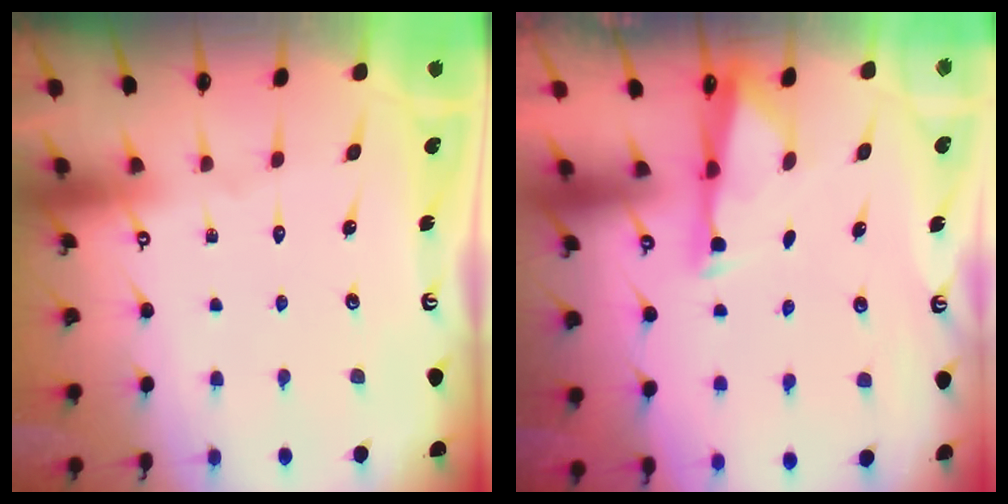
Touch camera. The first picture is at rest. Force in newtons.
{"total": 2.9, "press": 2.8, "slide": 0.5}